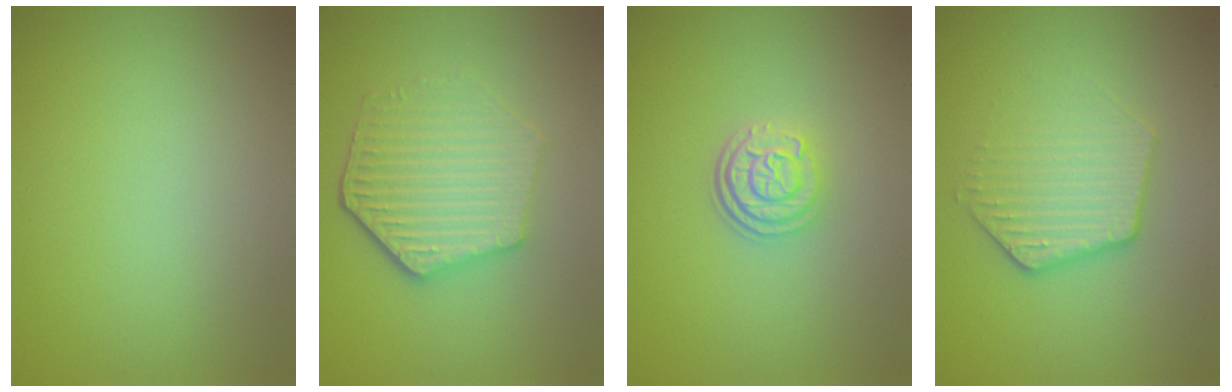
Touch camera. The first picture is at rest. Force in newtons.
{"total": 5.9, "press": 4.5, "slide": 3.8}
{"total": 3.0, "press": 2.4, "slide": 1.7}
{"total": 3.9, "press": 3.0, "slide": 2.5}